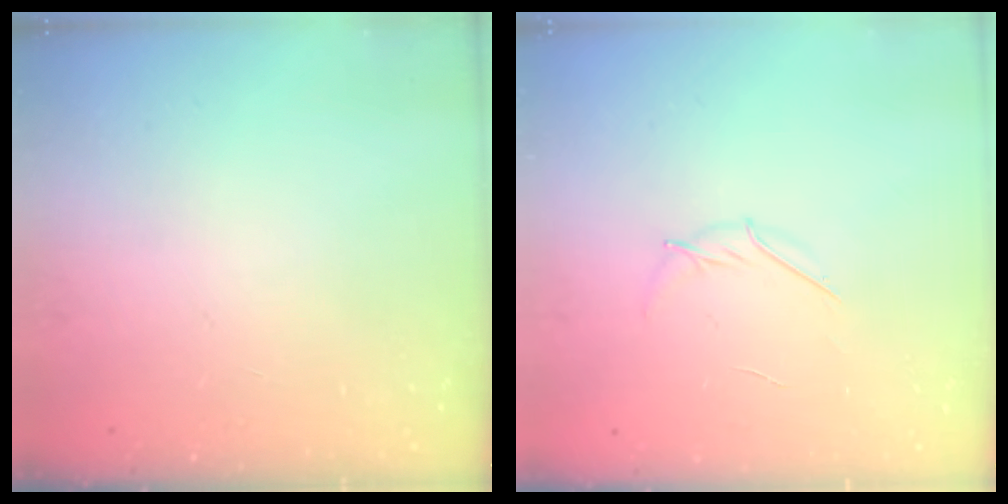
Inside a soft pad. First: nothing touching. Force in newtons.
{"total": 3.8, "press": 3.6, "slide": 1.1}